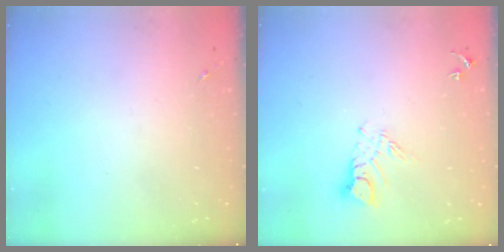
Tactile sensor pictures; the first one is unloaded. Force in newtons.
{"total": 7.7, "press": 7.7, "slide": 0.7}